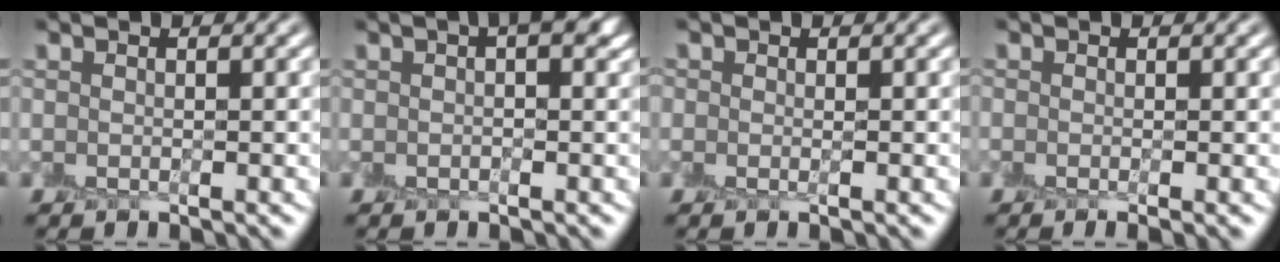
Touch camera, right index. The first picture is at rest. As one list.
[{"total": 4.1, "force": [1.7, 1.7, 3.2], "torque": [-0.038, 0.011, 0.020]}, {"total": 0.9, "force": [-0.1, 0.8, 0.5], "torque": [-0.006, -0.002, -0.001]}, {"total": 0.9, "force": [-0.4, 0.1, 0.8], "torque": [-0.010, -0.010, -0.011]}]